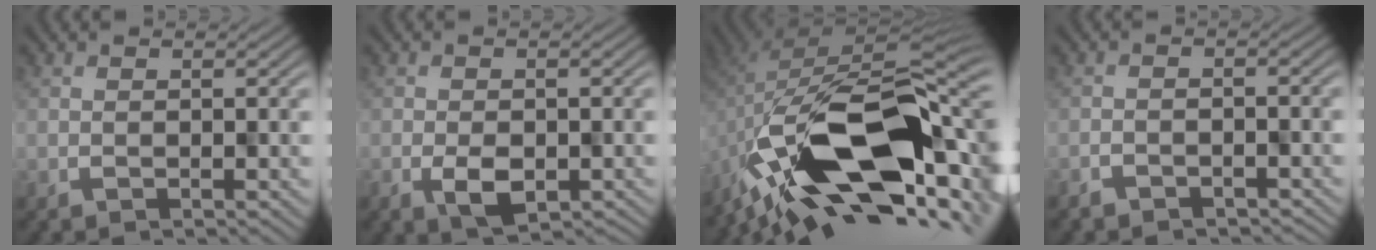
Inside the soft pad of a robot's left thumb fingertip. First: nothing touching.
{"total": 4.0, "force": [-1.6, 2.5, 2.7], "torque": [-0.053, -0.012, -0.018]}
{"total": 16.3, "force": [-6.4, 8.4, 12.4], "torque": [-0.224, -0.024, -0.101]}
{"total": 2.2, "force": [-2.1, 0.5, 0.1], "torque": [-0.008, -0.007, -0.030]}